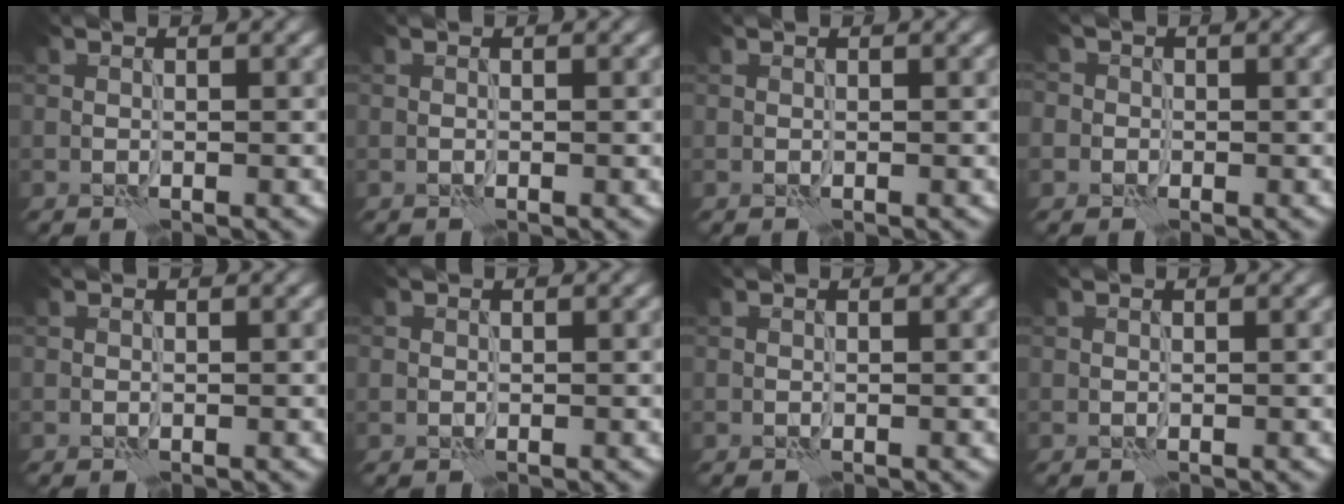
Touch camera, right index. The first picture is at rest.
{"total": 0.0}
{"total": 0.0}
{"total": 1.9, "force": [-0.1, 1.9, 0.2], "torque": [0.022, 0.010, -0.022]}
{"total": 0.0}
{"total": 0.6, "force": [0.0, 0.6, 0.1], "torque": [-0.001, -0.005, 0.000]}
{"total": 0.0}
{"total": 0.0}